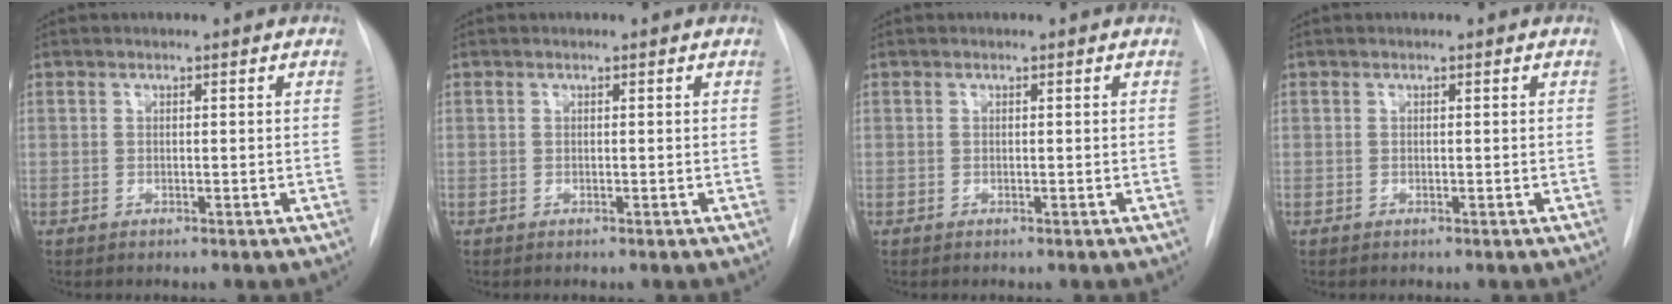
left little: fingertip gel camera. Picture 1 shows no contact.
{"total": 0.0}
{"total": 0.0}
{"total": 0.0}